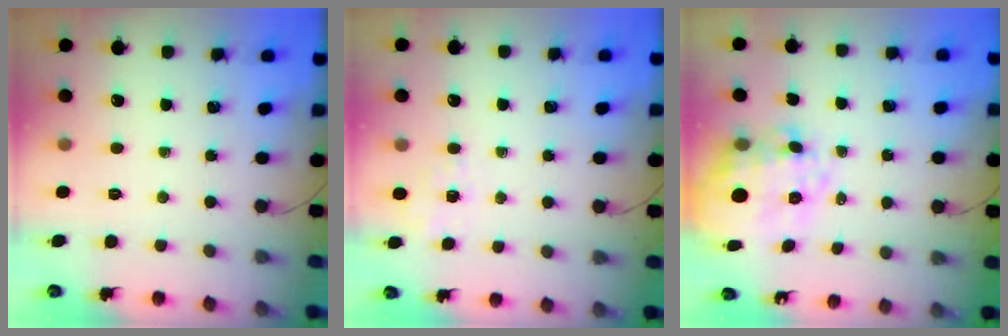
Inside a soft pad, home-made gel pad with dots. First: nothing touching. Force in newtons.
{"total": 1.7, "press": 1.2, "slide": 1.3}
{"total": 12.5, "press": 12.2, "slide": 2.5}